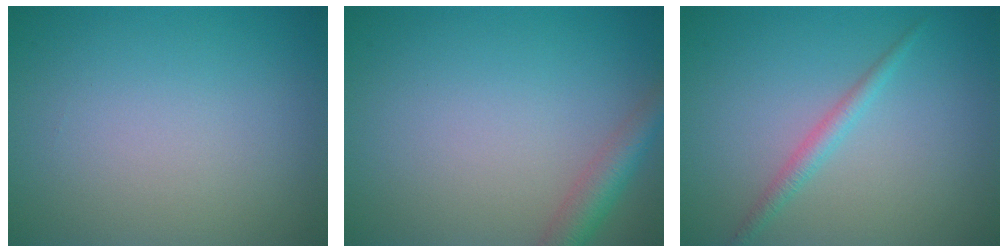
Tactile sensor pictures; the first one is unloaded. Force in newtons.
{"total": 3.0, "press": 3.0, "slide": 0.1}
{"total": 1.6, "press": 1.6, "slide": 0.1}